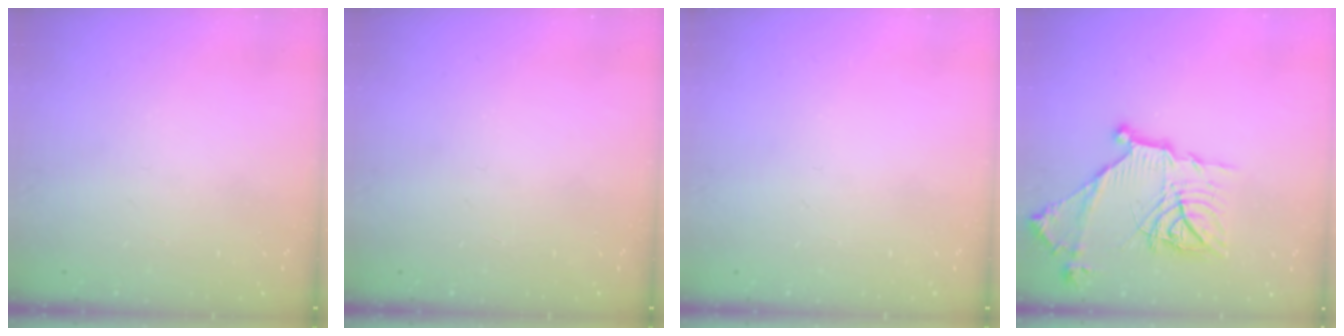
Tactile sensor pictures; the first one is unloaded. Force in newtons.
{"total": 0.0}
{"total": 0.0}
{"total": 17.4, "press": 17.4, "slide": 0.5}